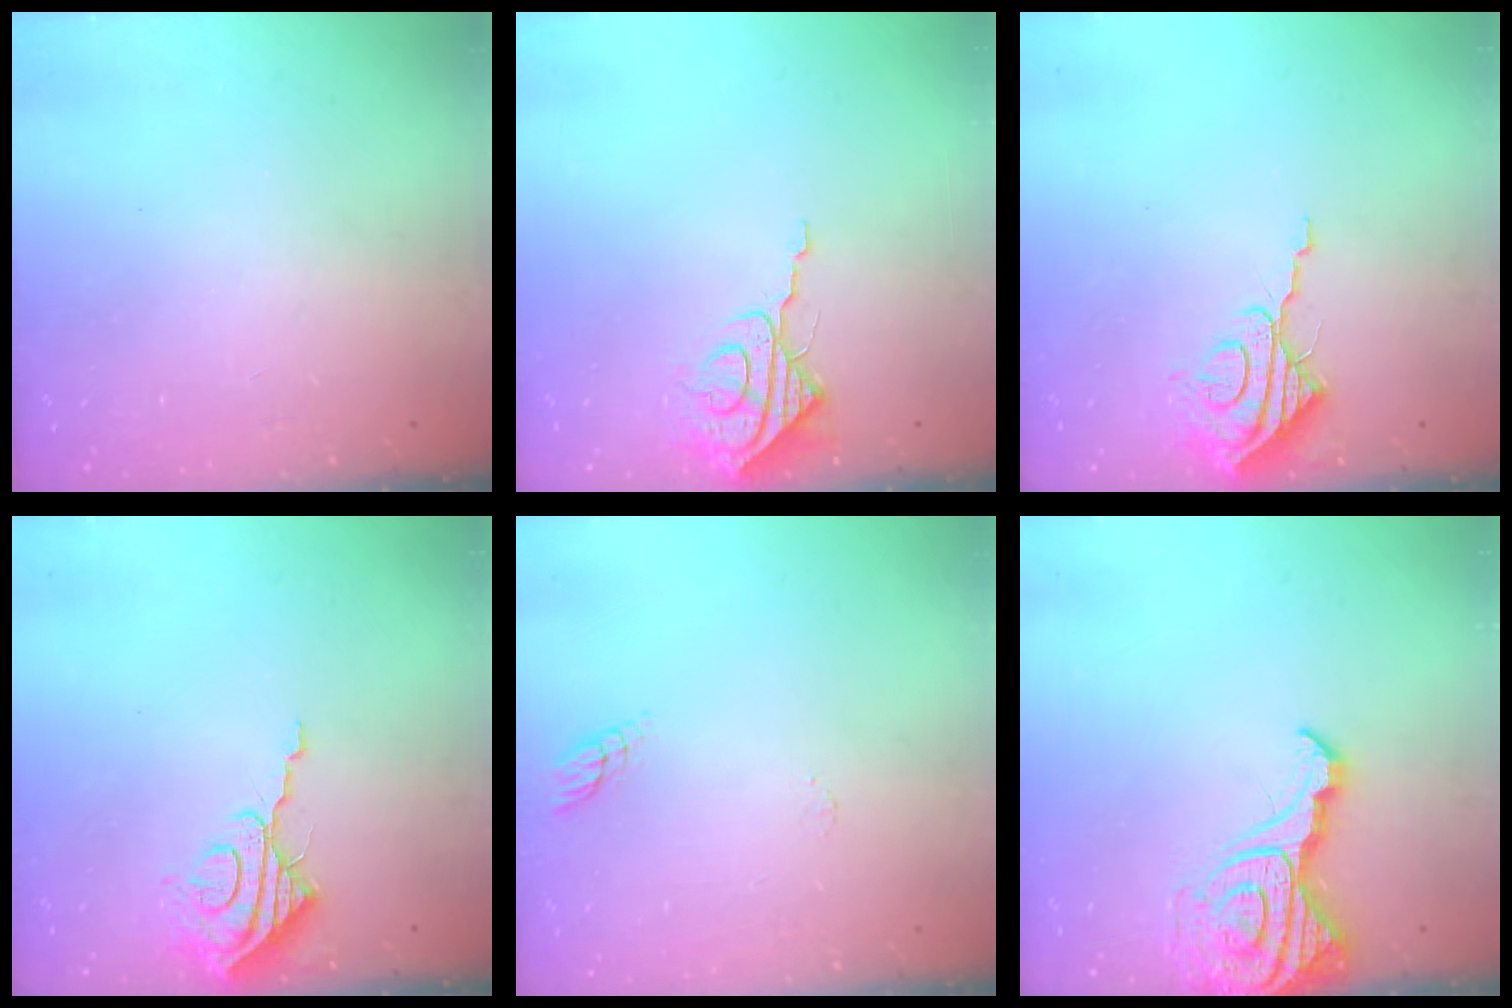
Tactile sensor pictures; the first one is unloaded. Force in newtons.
{"total": 7.7, "press": 7.7, "slide": 0.4}
{"total": 9.1, "press": 9.1, "slide": 0.7}
{"total": 9.1, "press": 9.1, "slide": 0.7}
{"total": 6.6, "press": 6.5, "slide": 0.8}
{"total": 13.7, "press": 13.7, "slide": 1.3}